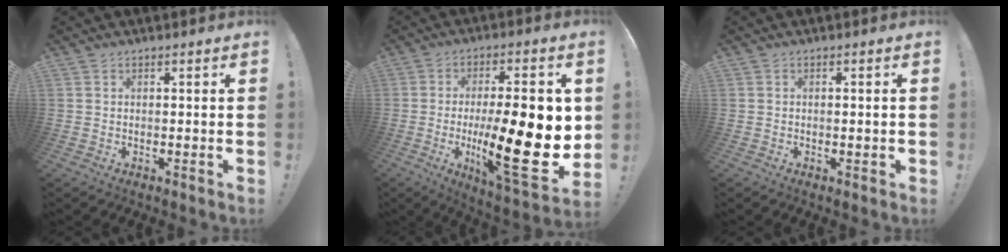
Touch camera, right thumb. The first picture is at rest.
{"total": 25.7, "force": [-1.9, 7.1, 24.6], "torque": [-0.399, -0.011, -0.023]}
{"total": 1.2, "force": [-0.1, 0.1, 1.2], "torque": [-0.018, -0.001, -0.003]}